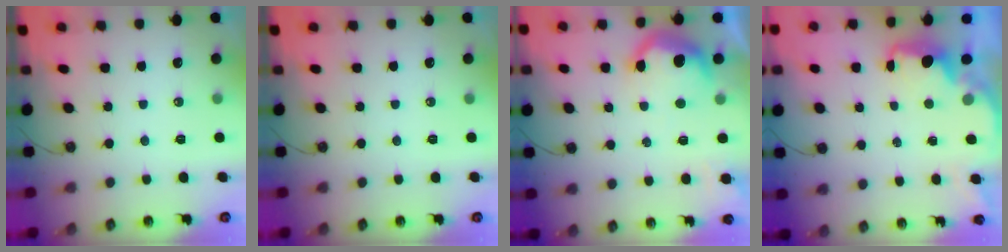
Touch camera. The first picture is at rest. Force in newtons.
{"total": 0.0}
{"total": 12.6, "press": 12.6, "slide": 0.7}
{"total": 2.3, "press": 2.1, "slide": 0.8}